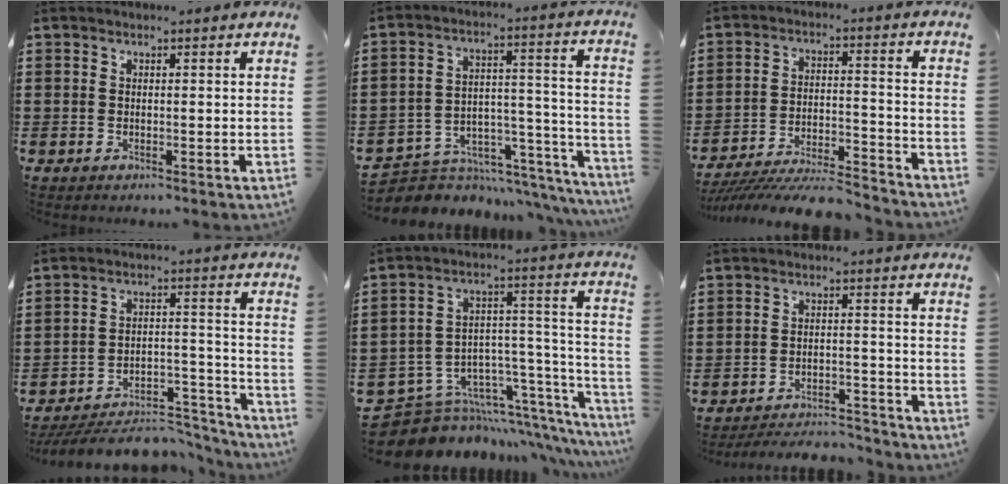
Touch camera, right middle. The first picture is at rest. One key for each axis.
{"total": 4.5, "fx": -3.9, "fy": 2.3, "fz": 0.6, "tx": -0.020, "ty": -0.004, "tz": -0.075}
{"total": 7.8, "fx": -7.4, "fy": 0.6, "fz": 2.5, "tx": -0.042, "ty": 0.006, "tz": -0.142}
{"total": 7.3, "fx": -6.8, "fy": 1.5, "fz": 2.4, "tx": -0.036, "ty": 0.016, "tz": -0.129}
{"total": 8.0, "fx": -5.9, "fy": 4.8, "fz": 2.5, "tx": -0.058, "ty": -0.019, "tz": -0.099}
{"total": 4.5, "fx": -4.4, "fy": 0.6, "fz": 0.5, "tx": -0.018, "ty": 0.003, "tz": -0.095}